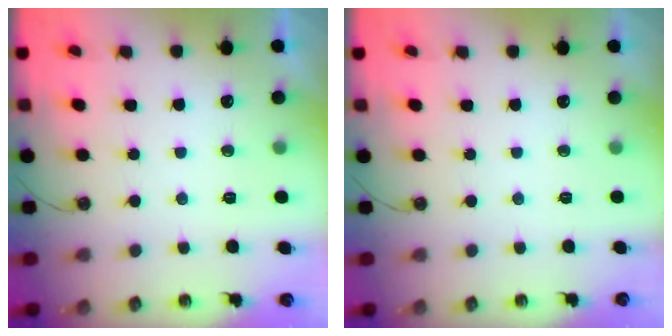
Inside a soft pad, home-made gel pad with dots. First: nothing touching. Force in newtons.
{"total": 0.0}